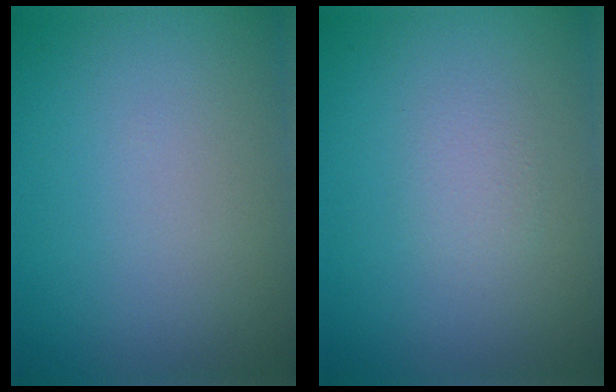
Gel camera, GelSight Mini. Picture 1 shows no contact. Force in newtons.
{"total": 1.1, "press": 1.1, "slide": 0.1}